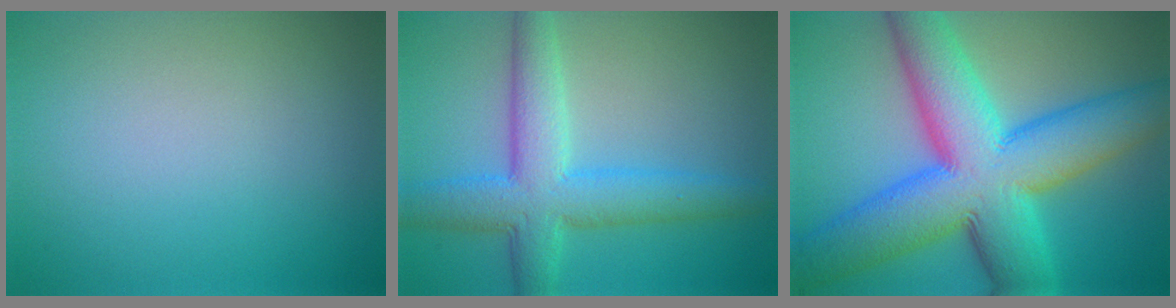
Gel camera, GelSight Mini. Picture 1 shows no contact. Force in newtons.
{"total": 5.4, "press": 5.4, "slide": 0.2}
{"total": 14.5, "press": 14.5, "slide": 0.1}